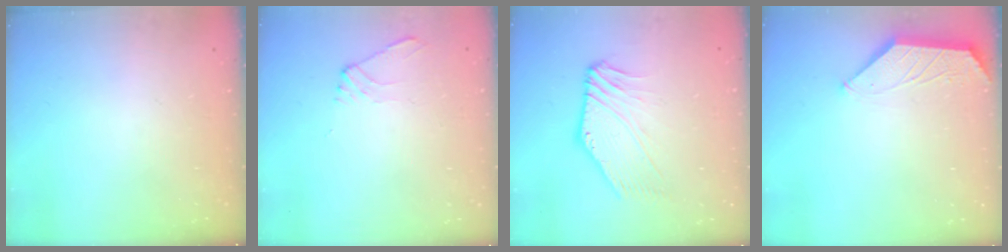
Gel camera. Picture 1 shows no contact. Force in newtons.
{"total": 3.2, "press": 3.2, "slide": 0.6}
{"total": 1.1, "press": 0.7, "slide": 0.8}
{"total": 1.6, "press": 1.6, "slide": 0.4}